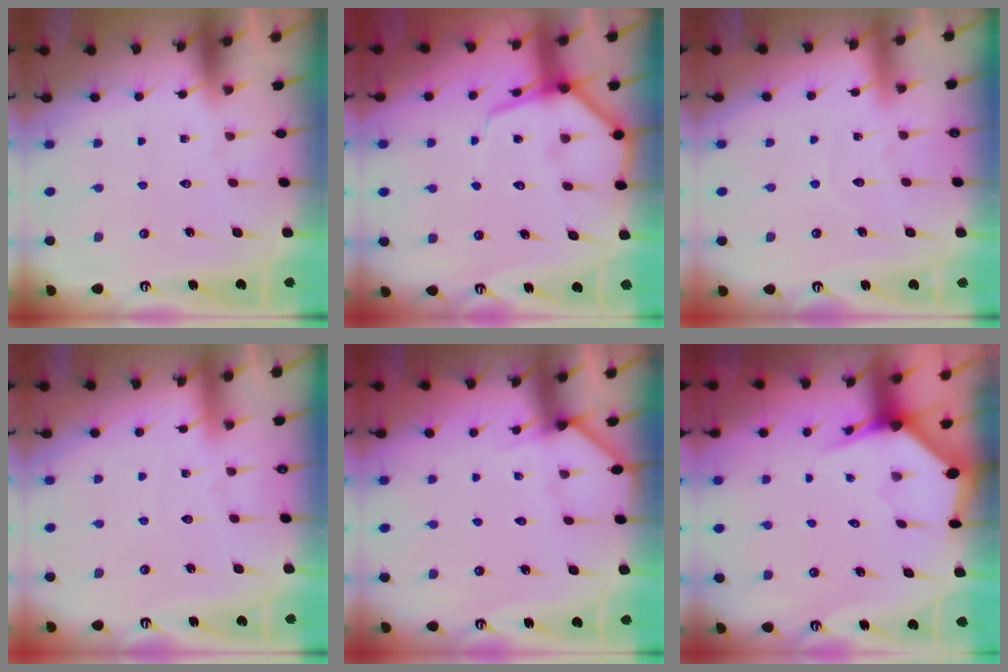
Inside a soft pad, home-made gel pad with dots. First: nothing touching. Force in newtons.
{"total": 7.6, "press": 7.5, "slide": 0.9}
{"total": 4.5, "press": 4.5, "slide": 0.4}
{"total": 2.4, "press": 2.4, "slide": 0.2}
{"total": 3.0, "press": 3.0, "slide": 0.2}
{"total": 3.4, "press": 3.4, "slide": 0.5}